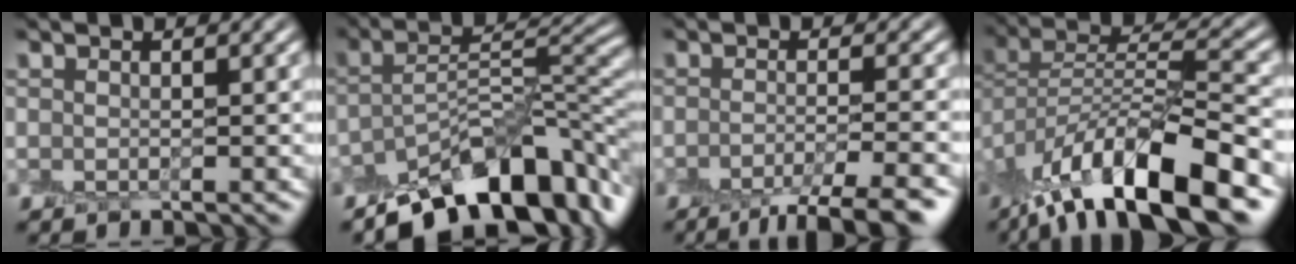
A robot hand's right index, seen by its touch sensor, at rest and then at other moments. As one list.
[{"total": 10.4, "force": [-6.8, 3.7, 6.9], "torque": [-0.090, 0.009, -0.129]}, {"total": 5.6, "force": [-3.7, 1.1, 4.1], "torque": [-0.051, -0.001, -0.061]}, {"total": 12.2, "force": [-7.9, 3.6, 8.6], "torque": [-0.140, 0.009, -0.151]}]